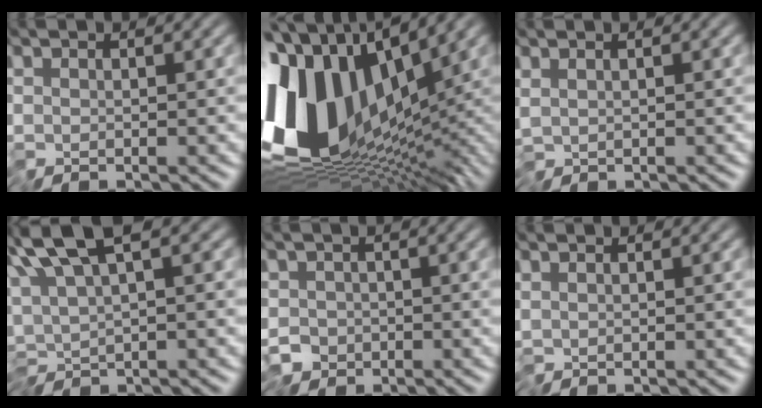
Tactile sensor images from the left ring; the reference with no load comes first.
{"total": 15.6, "force": [1.4, 9.9, 11.9], "torque": [-0.262, 0.019, 0.021]}
{"total": 1.0, "force": [0.1, 0.5, 0.9], "torque": [-0.021, -0.001, 0.002]}
{"total": 5.7, "force": [1.5, 1.9, 5.2], "torque": [-0.094, 0.010, 0.013]}
{"total": 2.7, "force": [-1.5, 2.1, 0.6], "torque": [-0.010, 0.000, -0.042]}
{"total": 0.0}